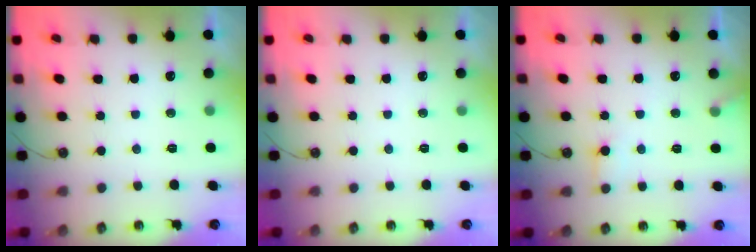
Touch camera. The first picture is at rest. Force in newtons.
{"total": 0.0}
{"total": 6.4, "press": 6.4, "slide": 0.6}